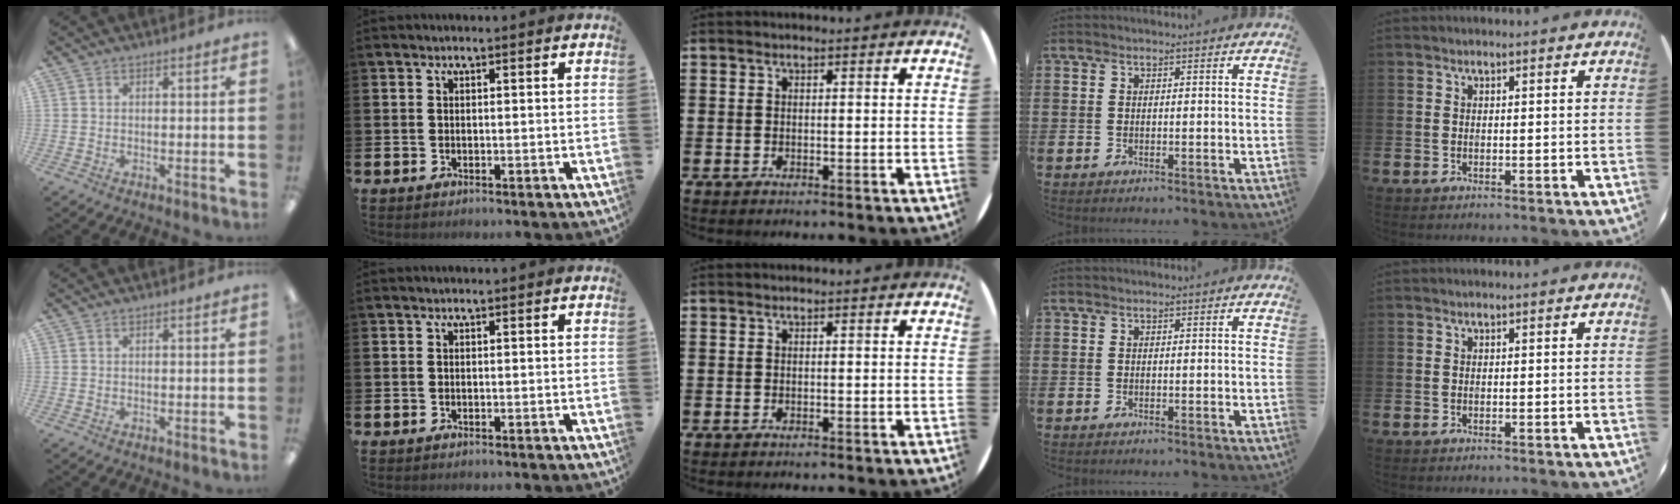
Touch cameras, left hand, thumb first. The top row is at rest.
{}